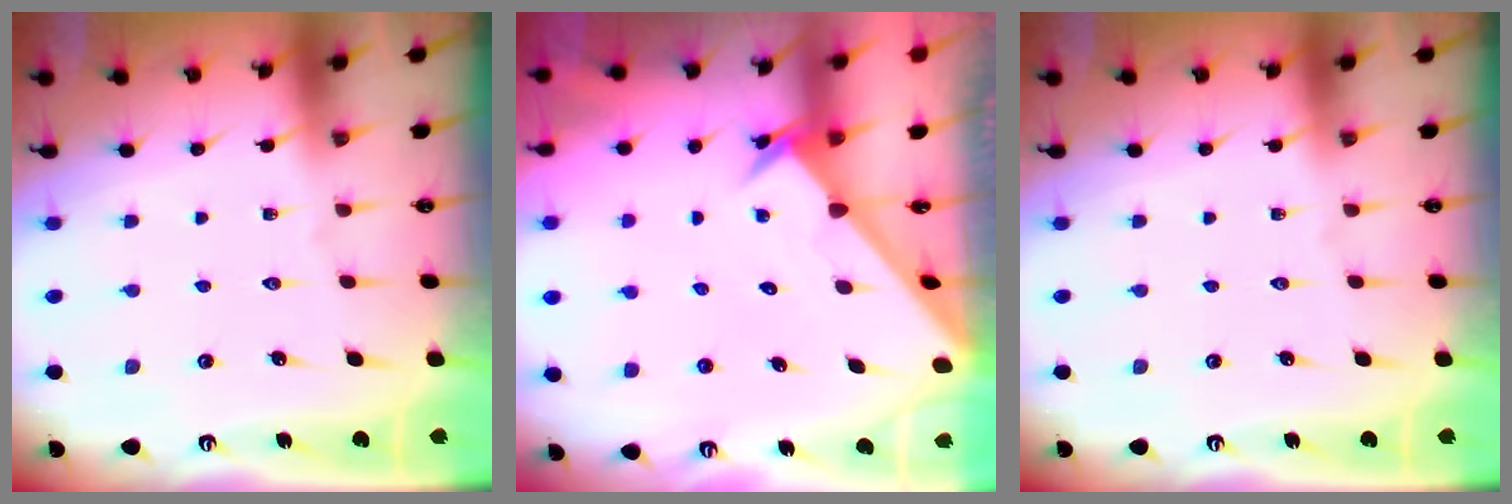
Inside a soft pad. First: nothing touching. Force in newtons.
{"total": 2.7, "press": 2.7, "slide": 0.2}
{"total": 0.0}